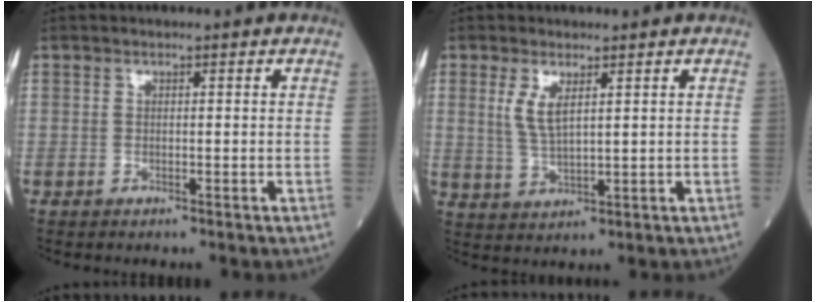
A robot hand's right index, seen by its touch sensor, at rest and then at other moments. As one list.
[{"total": 4.4, "force": [1.7, 1.2, 3.9], "torque": [-0.086, -0.004, 0.041]}]